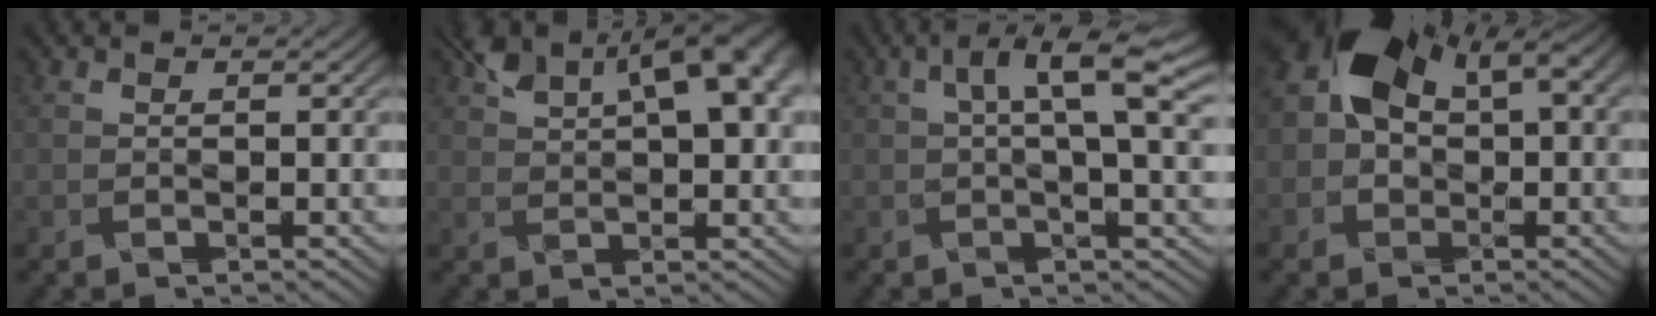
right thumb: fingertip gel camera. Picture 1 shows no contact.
{"total": 11.2, "force": [5.3, 4.8, 8.6], "torque": [-0.152, 0.019, 0.096]}
{"total": 7.5, "force": [2.1, 1.9, 7.0], "torque": [-0.110, 0.010, 0.036]}
{"total": 12.1, "force": [2.4, 7.8, 8.8], "torque": [-0.192, 0.005, 0.033]}